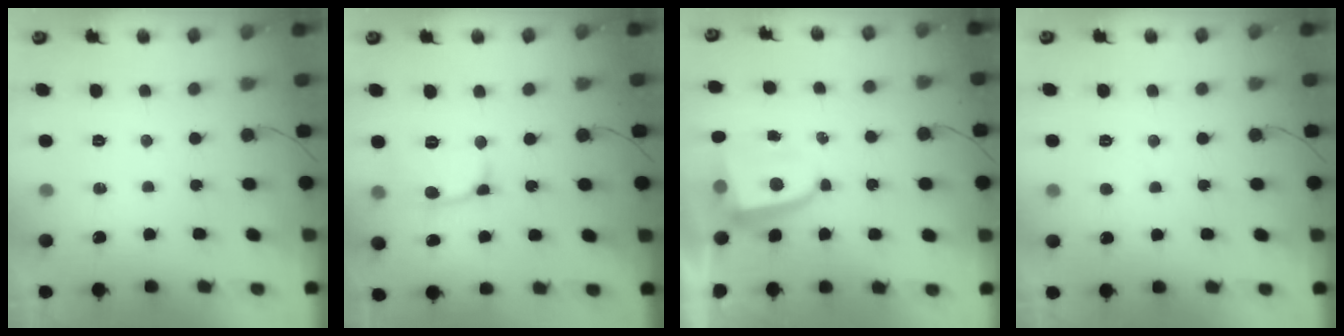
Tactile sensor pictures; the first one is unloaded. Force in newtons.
{"total": 6.6, "press": 6.5, "slide": 0.7}
{"total": 4.2, "press": 4.2, "slide": 0.5}
{"total": 1.9, "press": 1.9, "slide": 0.2}